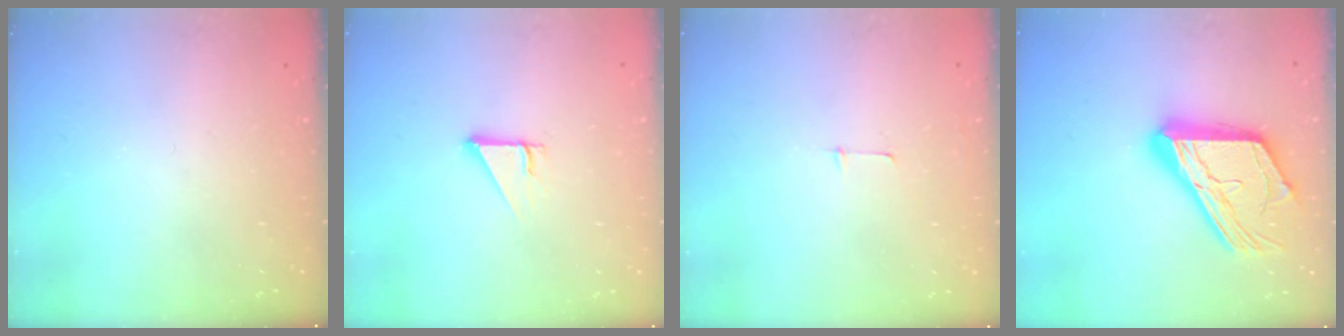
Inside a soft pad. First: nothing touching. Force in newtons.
{"total": 2.5, "press": 2.5, "slide": 0.2}
{"total": 3.7, "press": 3.7, "slide": 0.3}
{"total": 23.5, "press": 23.4, "slide": 2.1}